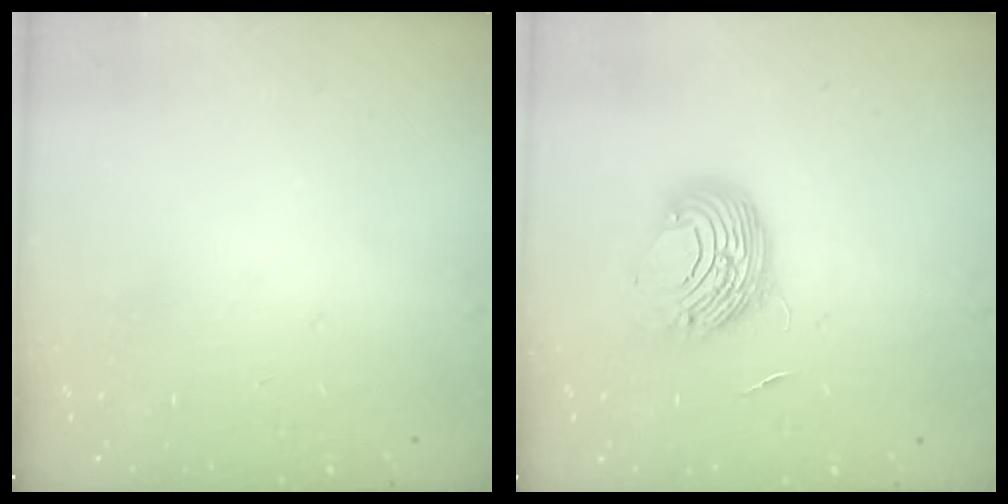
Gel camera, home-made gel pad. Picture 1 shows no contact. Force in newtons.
{"total": 9.4, "press": 9.3, "slide": 1.0}